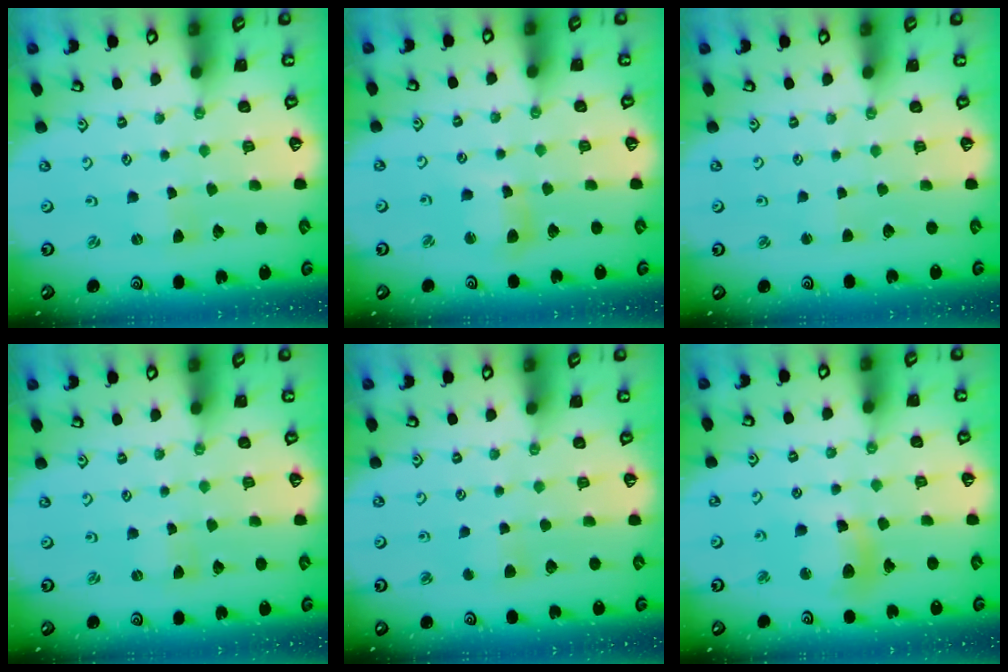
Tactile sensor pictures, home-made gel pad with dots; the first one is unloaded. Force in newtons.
{"total": 6.5, "press": 6.4, "slide": 0.9}
{"total": 1.3, "press": 1.3, "slide": 0.2}
{"total": 0.0}
{"total": 4.4, "press": 4.4, "slide": 0.7}
{"total": 11.7, "press": 11.5, "slide": 1.9}